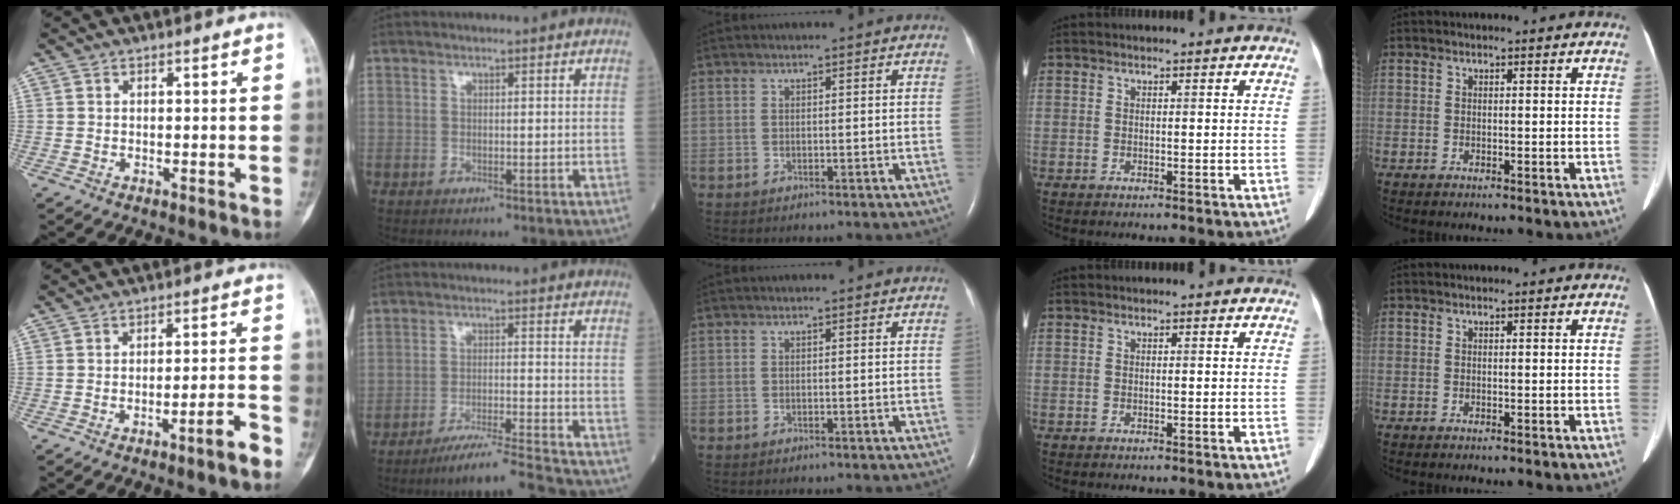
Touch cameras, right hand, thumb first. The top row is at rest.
{"thumb": {"total": 5.2, "force": [-3.4, 0.3, 4.0], "torque": [-0.060, 0.033, -0.050]}, "index": {"total": 9.7, "force": [-9.0, -1.7, 3.1], "torque": [-0.038, -0.011, -0.154]}}